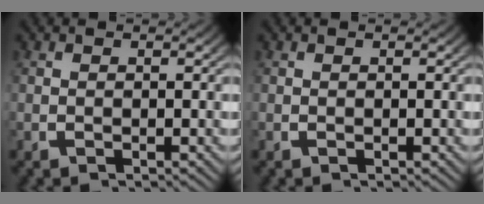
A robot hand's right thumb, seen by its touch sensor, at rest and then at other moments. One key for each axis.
{"total": 0.0}